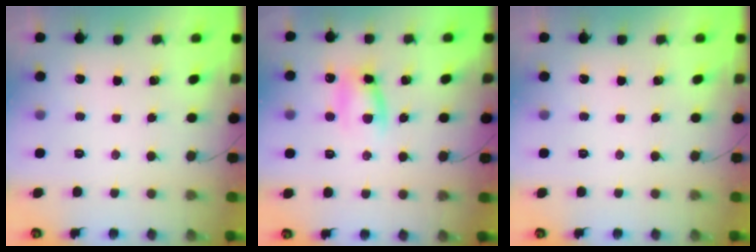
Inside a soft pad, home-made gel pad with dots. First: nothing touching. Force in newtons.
{"total": 8.8, "press": 8.7, "slide": 1.1}
{"total": 0.0}